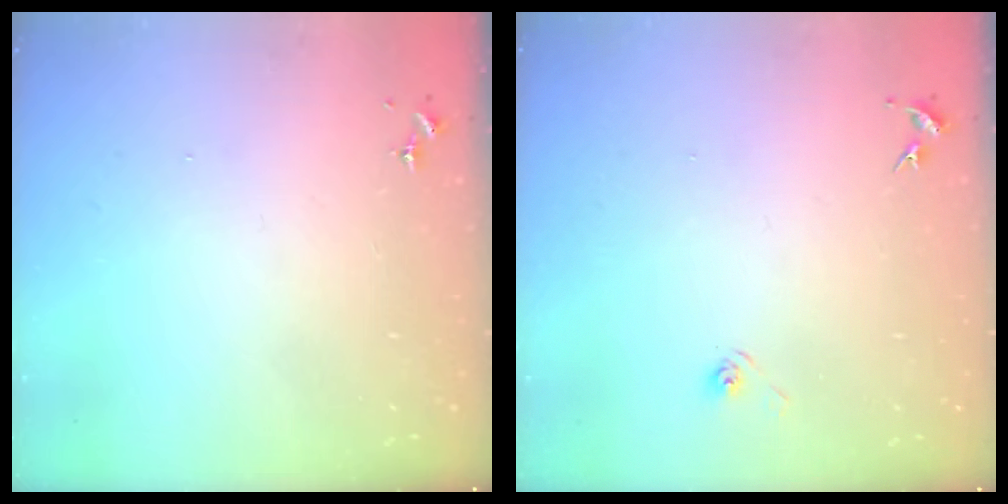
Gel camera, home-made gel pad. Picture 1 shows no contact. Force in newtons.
{"total": 3.0, "press": 2.6, "slide": 1.5}